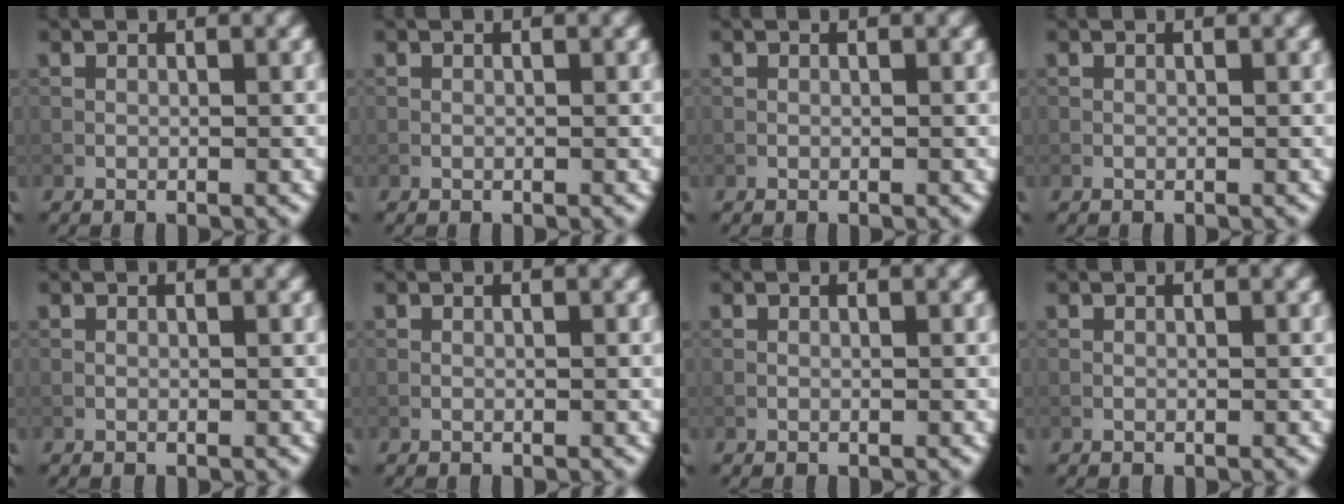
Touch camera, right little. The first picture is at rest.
{"total": 0.0}
{"total": 0.0}
{"total": 0.0}
{"total": 0.0}
{"total": 0.0}
{"total": 0.0}
{"total": 0.0}